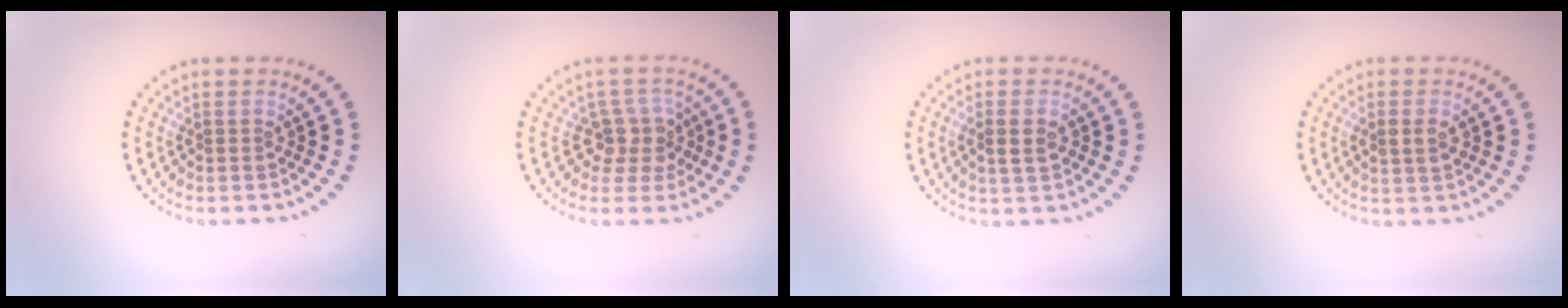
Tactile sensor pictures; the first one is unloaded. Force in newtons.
{"total": 3.1, "press": 2.4, "slide": 2.0}
{"total": 1.7, "press": 1.7, "slide": 0.3}
{"total": 1.8, "press": 1.8, "slide": 0.0}